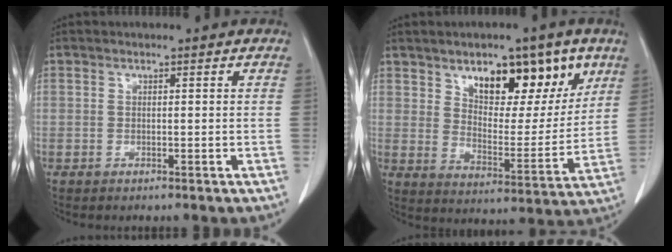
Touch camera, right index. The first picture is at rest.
{"total": 14.2, "force": [8.0, 5.8, 10.2], "torque": [-0.132, -0.002, 0.131]}